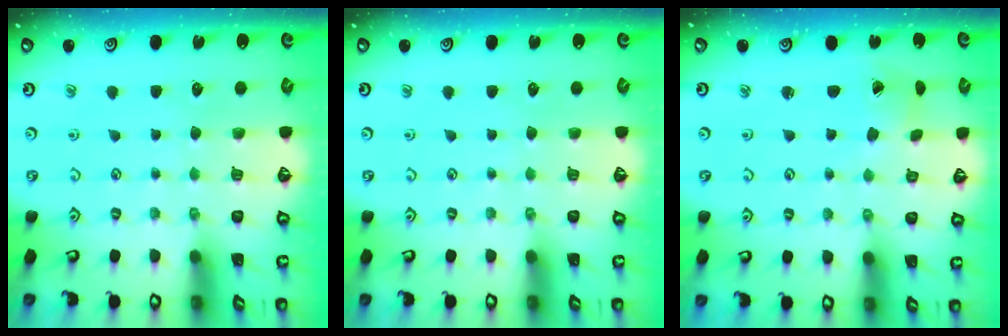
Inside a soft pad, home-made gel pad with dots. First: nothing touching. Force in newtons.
{"total": 0.0}
{"total": 1.7, "press": 1.7, "slide": 0.2}